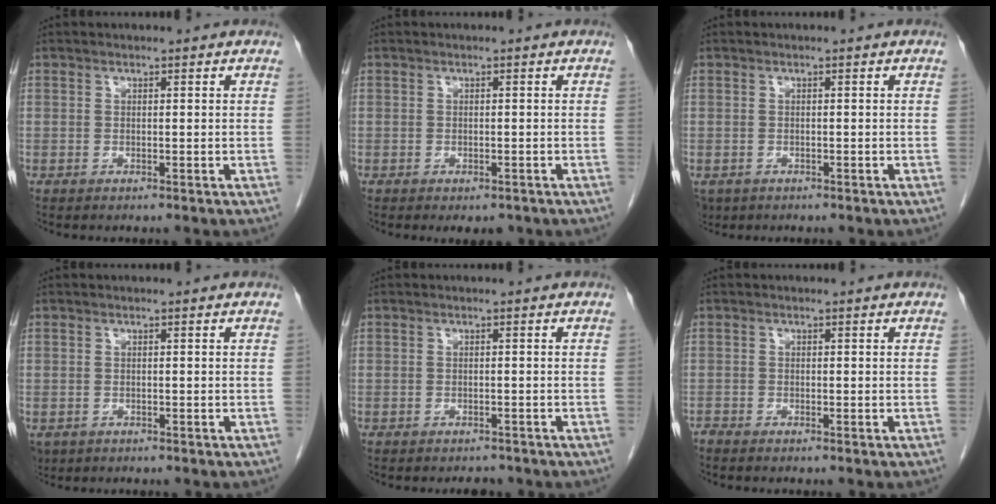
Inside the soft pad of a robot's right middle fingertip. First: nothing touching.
{"total": 2.2, "force": [-1.5, 1.2, 1.1], "torque": [-0.007, -0.001, -0.012]}
{"total": 3.4, "force": [-2.0, 2.5, 1.1], "torque": [-0.020, -0.003, -0.030]}
{"total": 2.9, "force": [-1.5, 2.2, 1.0], "torque": [-0.020, -0.003, -0.021]}
{"total": 2.1, "force": [-1.9, 0.9, 0.4], "torque": [-0.008, -0.002, -0.025]}
{"total": 0.5, "force": [-0.5, 0.0, 0.0], "torque": [-0.005, -0.003, -0.011]}